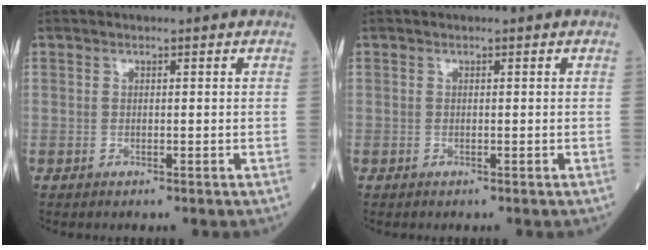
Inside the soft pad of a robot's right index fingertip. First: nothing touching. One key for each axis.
{"total": 0.0}